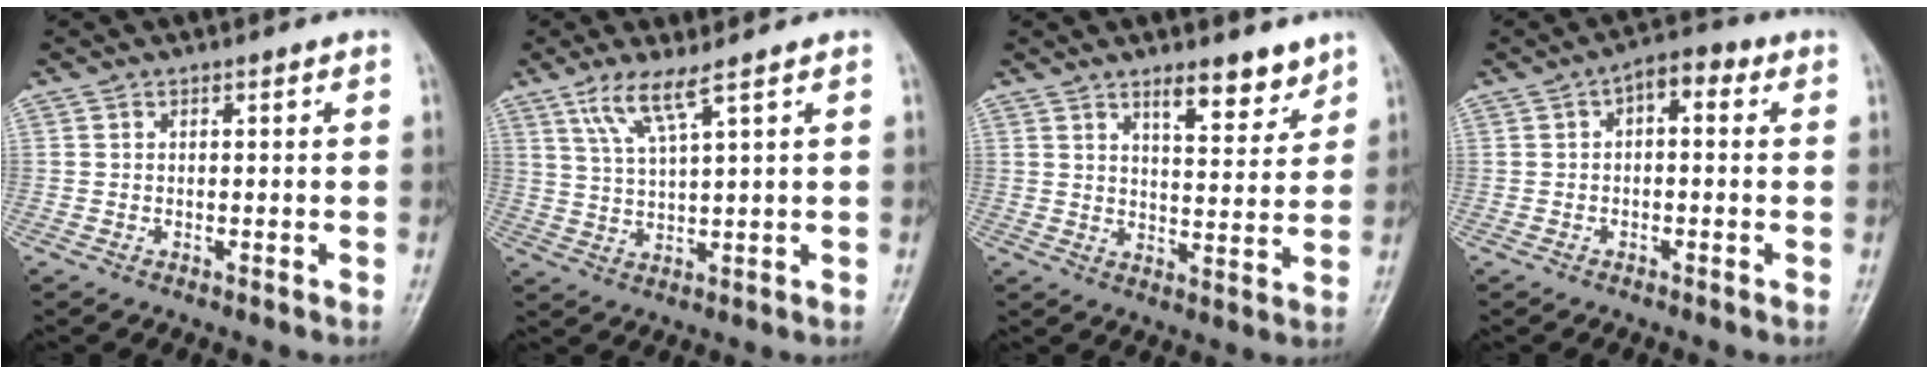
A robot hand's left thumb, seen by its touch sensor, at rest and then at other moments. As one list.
[{"total": 5.7, "force": [3.7, 0.4, 4.3], "torque": [-0.094, -0.019, 0.084]}, {"total": 7.7, "force": [5.6, 2.5, 4.7], "torque": [-0.048, -0.041, 0.084]}, {"total": 5.1, "force": [1.0, 2.8, 4.2], "torque": [-0.044, 0.022, 0.003]}]